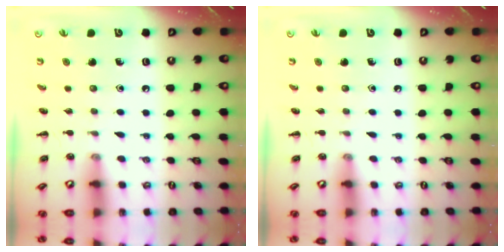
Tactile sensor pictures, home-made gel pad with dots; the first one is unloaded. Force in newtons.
{"total": 0.0}